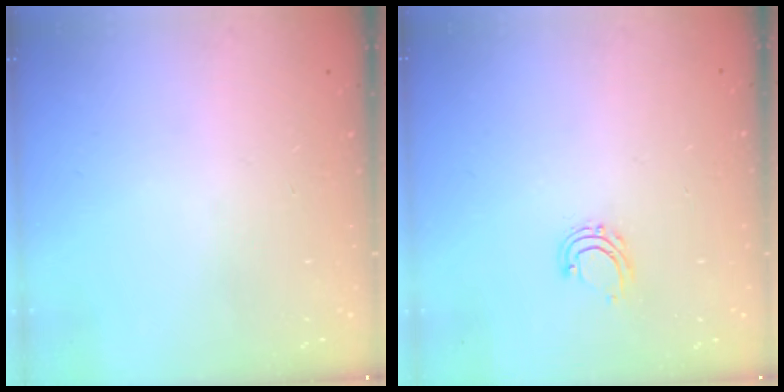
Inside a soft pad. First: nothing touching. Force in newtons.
{"total": 5.4, "press": 5.3, "slide": 0.7}